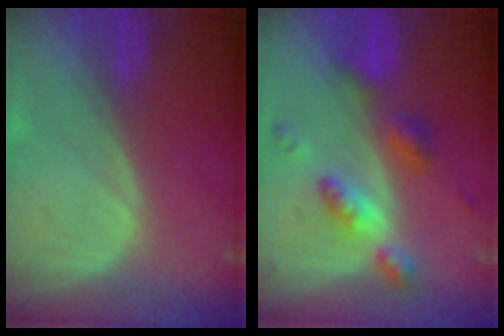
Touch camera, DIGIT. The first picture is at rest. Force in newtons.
{"total": 6.7, "press": 6.6, "slide": 0.5}